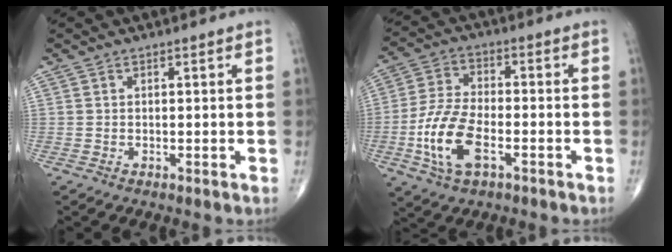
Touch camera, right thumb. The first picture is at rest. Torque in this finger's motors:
{"motor_torque": [0.60, 0.11, 1.07, -0.09, 0.34]}